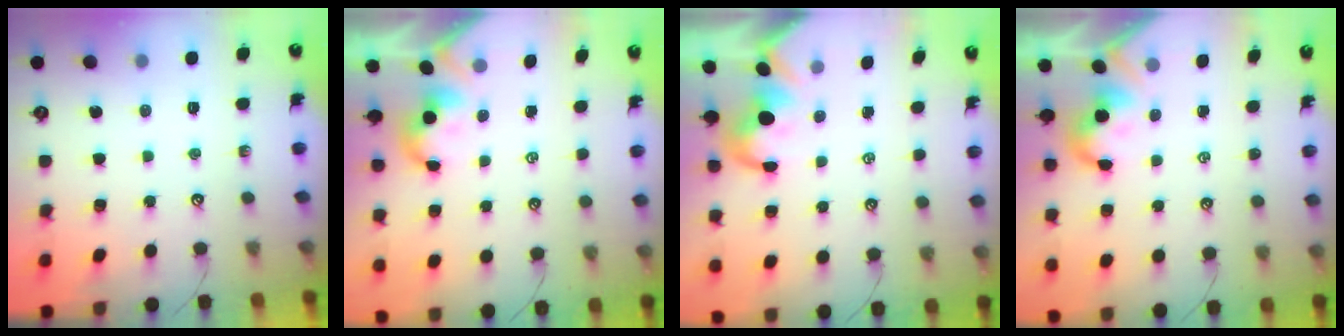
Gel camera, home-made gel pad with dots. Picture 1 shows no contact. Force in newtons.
{"total": 0.0}
{"total": 1.4, "press": 1.0, "slide": 0.9}
{"total": 2.1, "press": 2.0, "slide": 0.5}